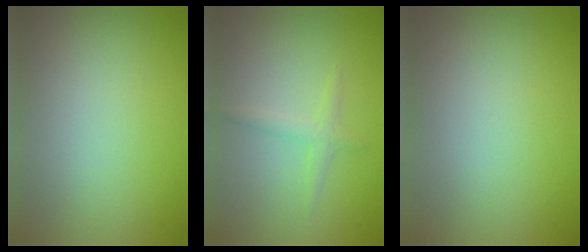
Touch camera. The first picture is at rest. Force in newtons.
{"total": 1.3, "press": 1.3, "slide": 0.1}
{"total": 0.0}